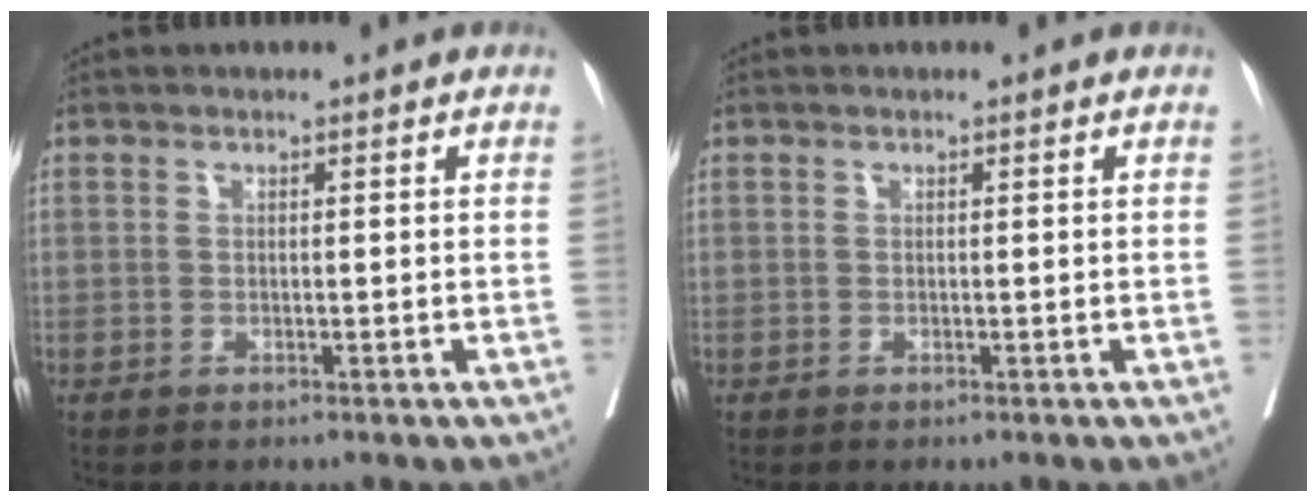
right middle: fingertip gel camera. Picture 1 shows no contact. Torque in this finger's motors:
{"motor_torque": [-0.16, -0.05, -0.02, 0.00]}